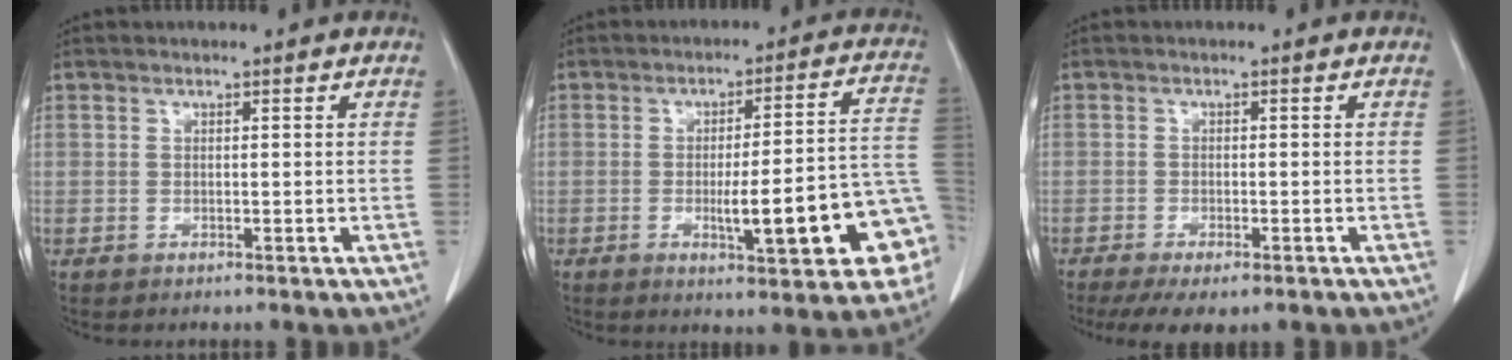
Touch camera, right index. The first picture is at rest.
{"total": 14.7, "force": [-4.5, 2.0, 13.9], "torque": [-0.149, 0.025, -0.050]}
{"total": 7.4, "force": [-5.4, 2.3, 4.6], "torque": [-0.063, -0.013, -0.080]}